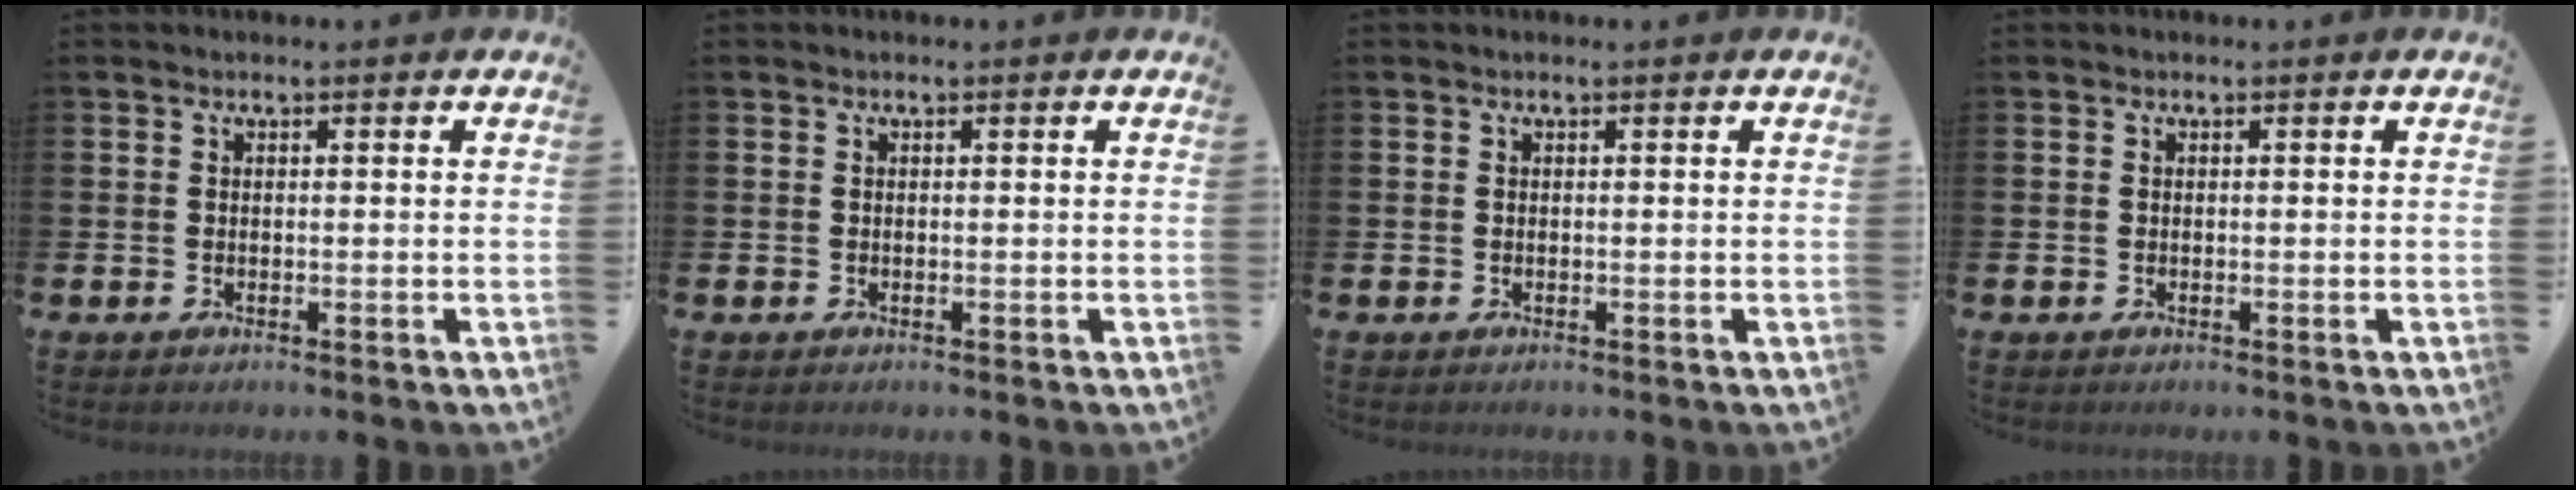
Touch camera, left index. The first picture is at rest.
{"total": 0.0}
{"total": 0.0}
{"total": 0.0}